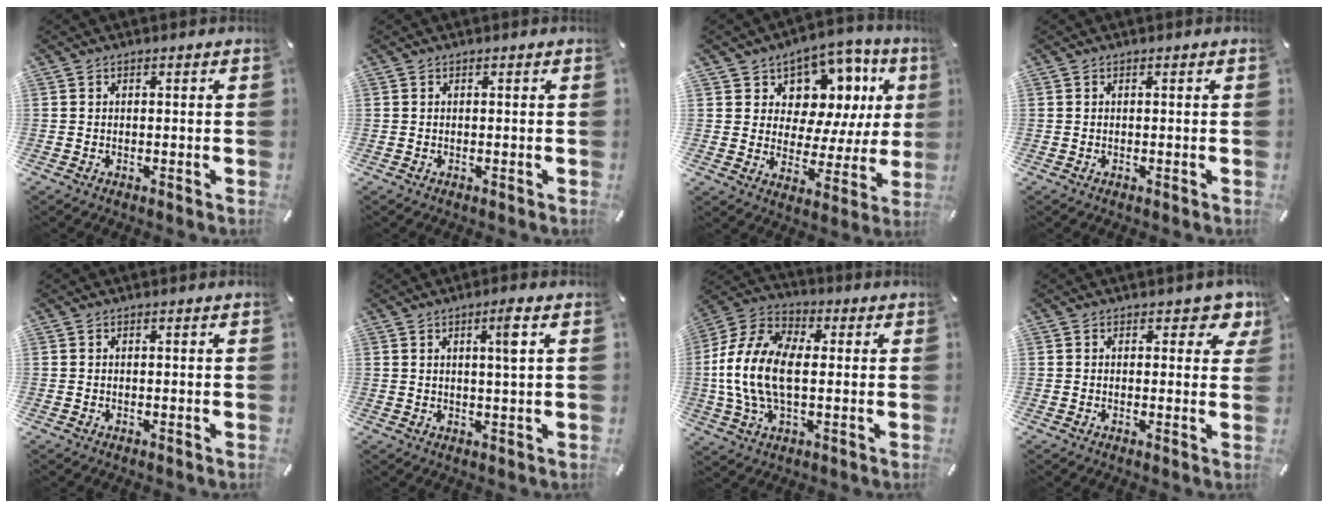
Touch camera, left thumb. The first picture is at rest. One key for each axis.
{"total": 0.0}
{"total": 10.0, "fx": 5.9, "fy": 7.4, "fz": 3.0, "tx": -0.039, "ty": -0.066, "tz": 0.103}
{"total": 0.0}
{"total": 0.0}
{"total": 4.2, "fx": 1.6, "fy": 0.2, "fz": 3.9, "tx": -0.071, "ty": -0.002, "tz": 0.022}
{"total": 14.9, "fx": -0.7, "fy": 9.2, "fz": 11.7, "tx": -0.270, "ty": 0.001, "tz": -0.015}
{"total": 4.7, "fx": 2.6, "fy": 2.7, "fz": 2.8, "tx": -0.024, "ty": -0.006, "tz": 0.038}